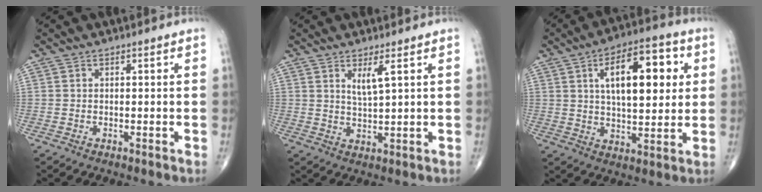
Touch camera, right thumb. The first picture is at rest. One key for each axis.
{"total": 3.6, "fx": 1.7, "fy": 0.4, "fz": 3.1, "tx": -0.062, "ty": -0.021, "tz": 0.035}
{"total": 16.1, "fx": 4.3, "fy": 7.2, "fz": 13.8, "tx": -0.183, "ty": 0.001, "tz": 0.064}